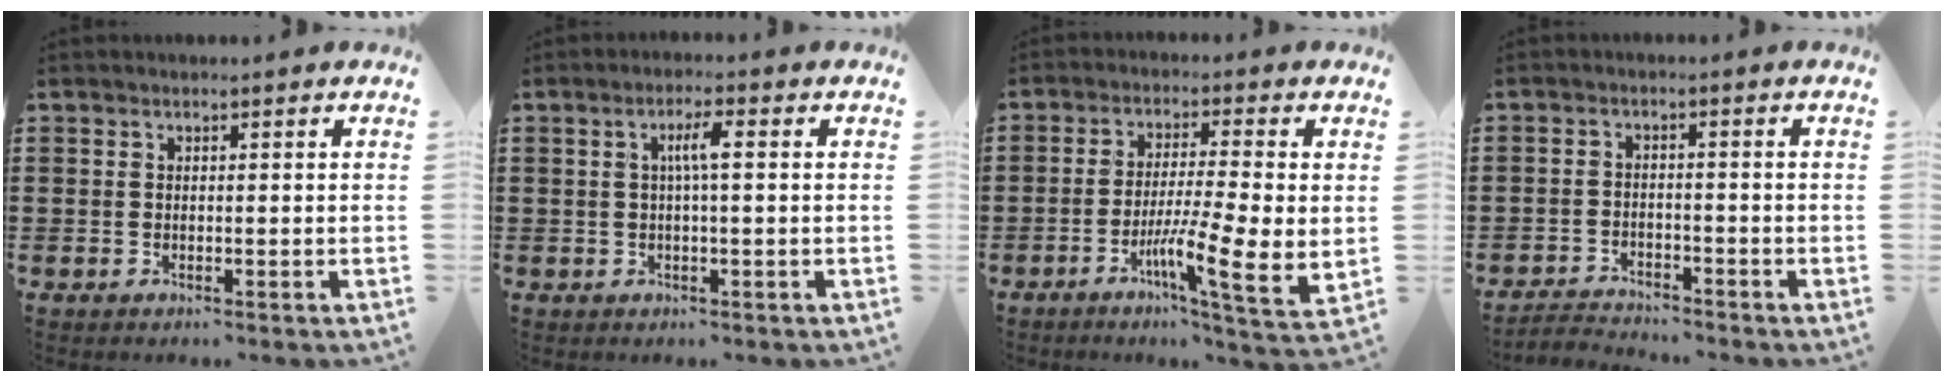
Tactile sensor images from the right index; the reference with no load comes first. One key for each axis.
{"total": 3.4, "fx": 0.3, "fy": 0.4, "fz": 3.3, "tx": -0.064, "ty": 0.003, "tz": 0.002}
{"total": 9.4, "fx": -2.2, "fy": 1.0, "fz": 9.1, "tx": -0.155, "ty": -0.019, "tz": -0.038}
{"total": 2.7, "fx": -2.7, "fy": 0.2, "fz": -0.1, "tx": -0.007, "ty": 0.000, "tz": -0.060}